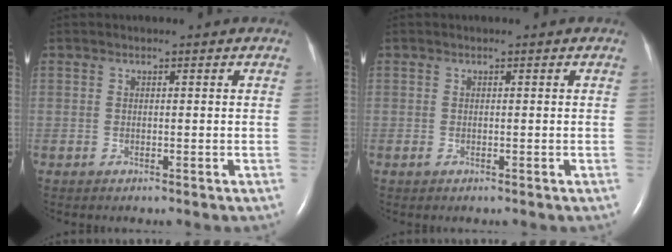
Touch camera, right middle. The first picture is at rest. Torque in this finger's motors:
{"motor_torque": [-0.12, -0.02, 0.00, -0.02]}